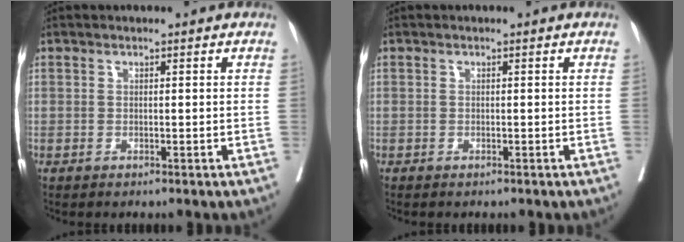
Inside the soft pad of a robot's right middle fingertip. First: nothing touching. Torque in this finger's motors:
{"motor_torque": [-0.04, 0.00, -0.04, 0.00]}